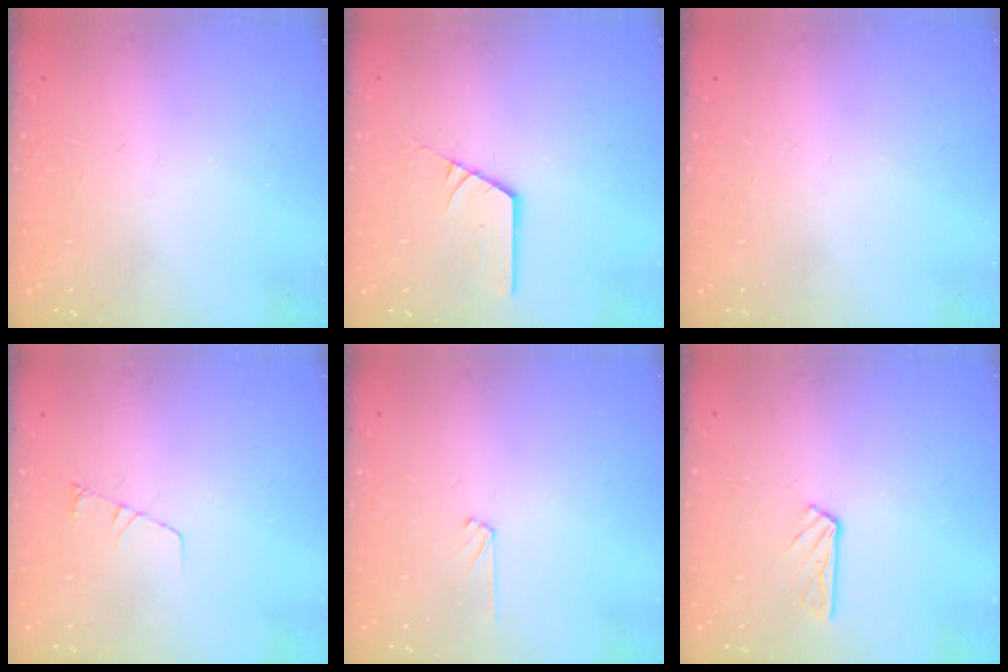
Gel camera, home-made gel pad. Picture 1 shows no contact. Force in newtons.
{"total": 2.5, "press": 2.5, "slide": 0.2}
{"total": 0.0}
{"total": 3.6, "press": 3.6, "slide": 0.4}
{"total": 3.4, "press": 3.4, "slide": 0.4}
{"total": 4.0, "press": 4.0, "slide": 0.4}